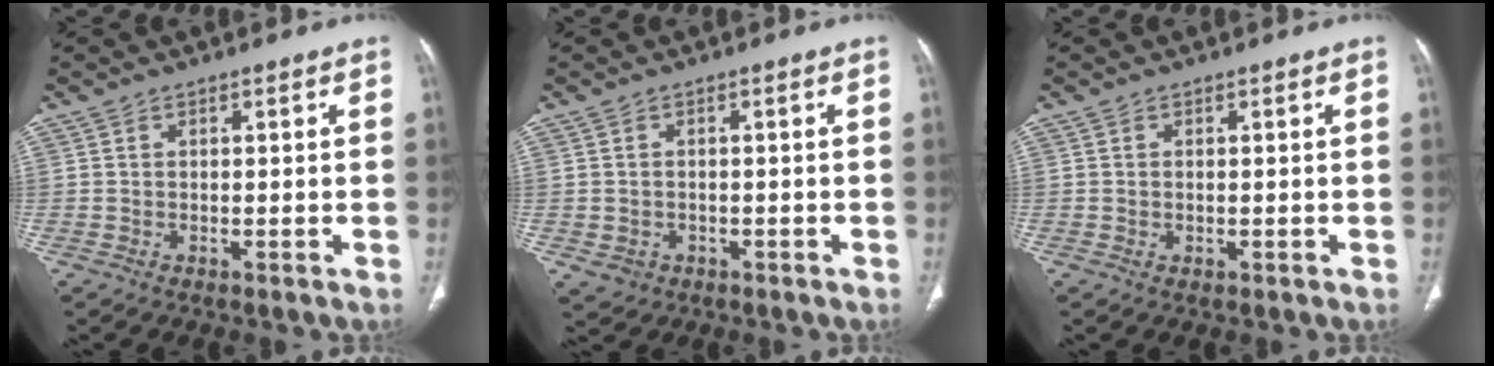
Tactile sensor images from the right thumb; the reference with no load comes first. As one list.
[{"total": 2.7, "force": [-0.8, 2.5, 0.9], "torque": [-0.013, 0.005, -0.001]}, {"total": 0.6, "force": [0.0, 0.5, 0.4], "torque": [-0.012, -0.001, 0.004]}]